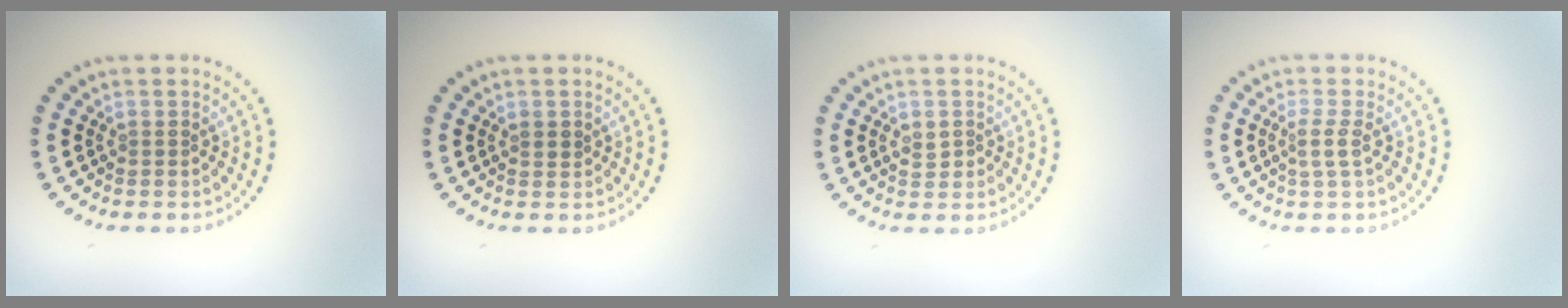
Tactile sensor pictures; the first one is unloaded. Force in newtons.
{"total": 1.0, "press": 0.9, "slide": 0.4}
{"total": 1.3, "press": 1.3, "slide": 0.3}
{"total": 1.7, "press": 1.2, "slide": 1.2}